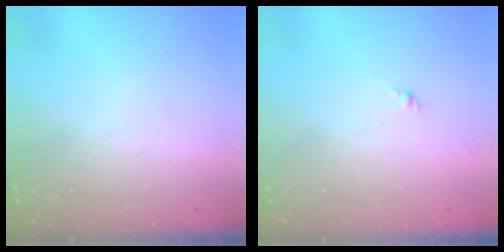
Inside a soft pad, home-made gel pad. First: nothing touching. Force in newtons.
{"total": 1.6, "press": 1.5, "slide": 0.6}